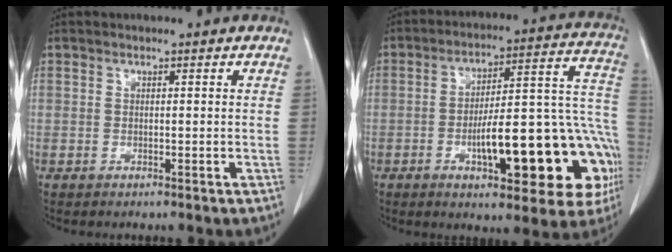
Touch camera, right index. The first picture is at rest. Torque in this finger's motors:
{"motor_torque": [1.29, -0.85, 0.50, 0.21]}